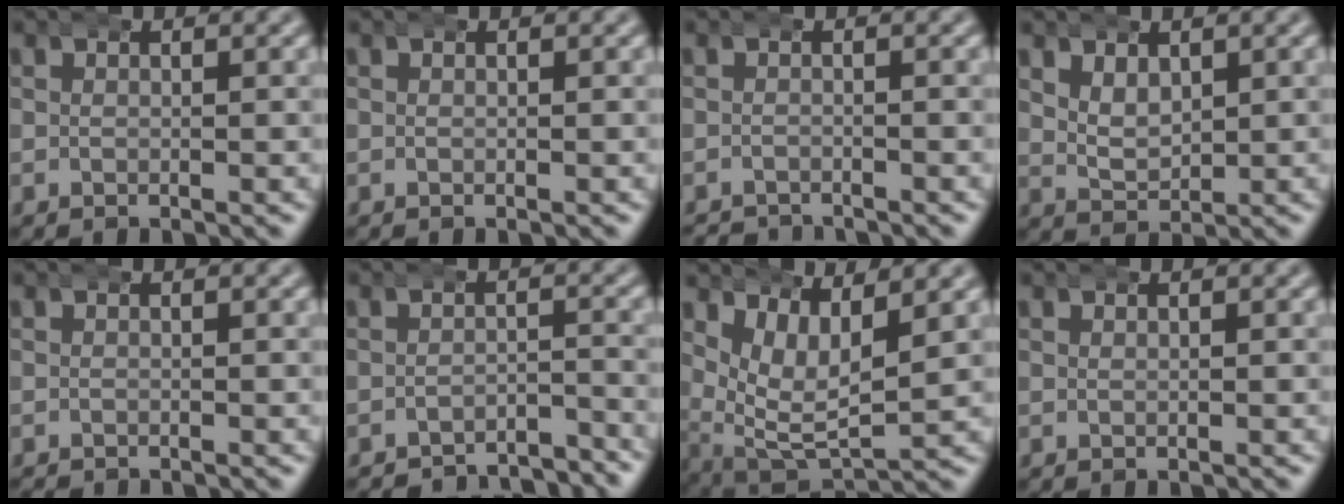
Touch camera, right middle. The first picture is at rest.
{"total": 0.0}
{"total": 2.9, "force": [-2.8, 0.4, -0.2], "torque": [0.003, -0.014, -0.044]}
{"total": 2.8, "force": [1.1, 1.9, 1.6], "torque": [-0.037, -0.012, 0.028]}
{"total": 0.7, "force": [-0.7, 0.0, -0.1], "torque": [-0.003, -0.008, -0.007]}
{"total": 6.2, "force": [-6.1, 0.9, 0.7], "torque": [0.003, -0.018, -0.096]}
{"total": 7.8, "force": [1.8, 5.4, 5.3], "torque": [-0.124, -0.033, 0.042]}
{"total": 0.0}